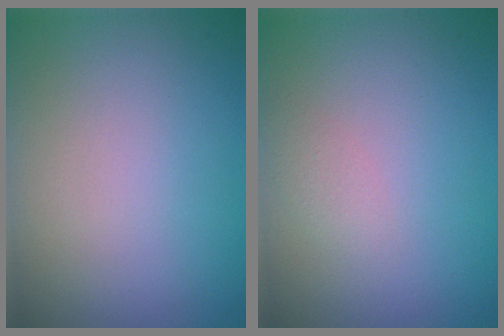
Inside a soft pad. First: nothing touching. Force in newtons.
{"total": 1.1, "press": 1.1, "slide": 0.0}